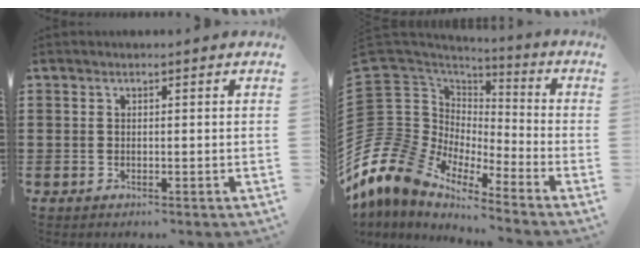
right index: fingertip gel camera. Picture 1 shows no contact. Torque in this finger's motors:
{"motor_torque": [-1.11, 1.03, -1.05, -0.21]}